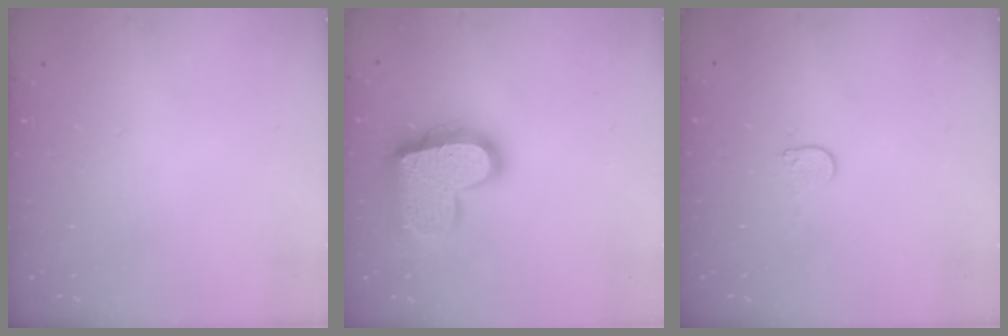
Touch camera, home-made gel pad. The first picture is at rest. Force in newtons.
{"total": 20.3, "press": 20.3, "slide": 1.4}
{"total": 4.0, "press": 4.0, "slide": 0.3}